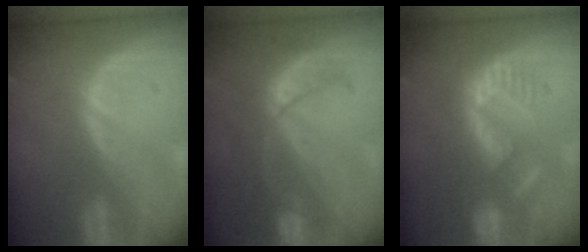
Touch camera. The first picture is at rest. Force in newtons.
{"total": 8.1, "press": 7.2, "slide": 3.6}
{"total": 8.7, "press": 8.1, "slide": 3.0}